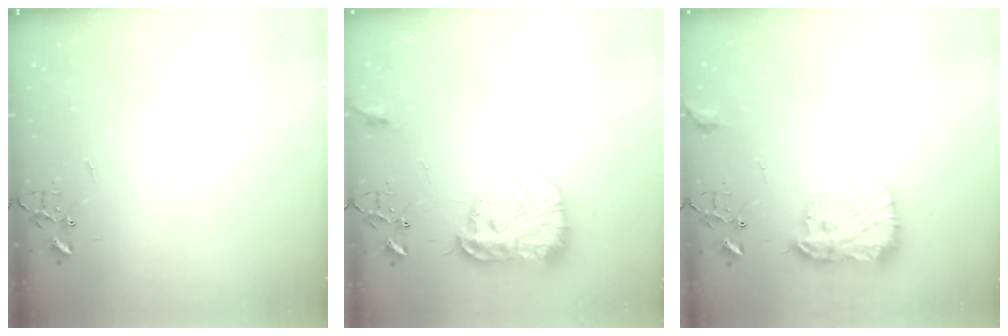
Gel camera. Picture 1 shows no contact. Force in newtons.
{"total": 17.6, "press": 17.6, "slide": 1.3}
{"total": 16.5, "press": 16.5, "slide": 1.1}